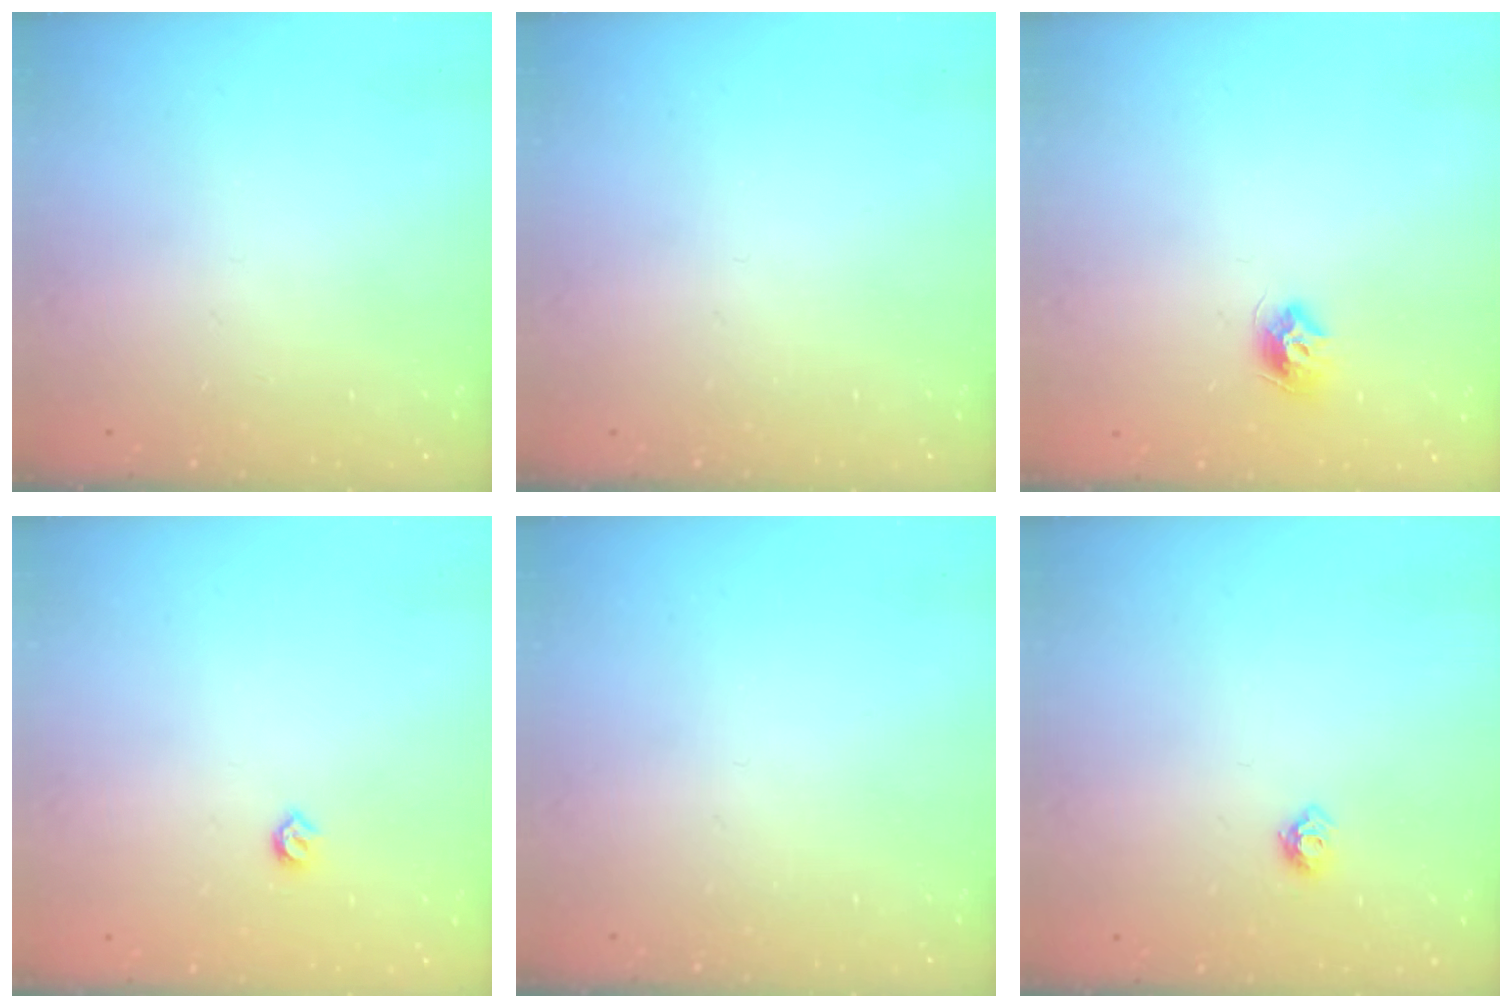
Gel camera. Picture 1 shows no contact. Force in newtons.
{"total": 0.0}
{"total": 8.4, "press": 8.3, "slide": 0.7}
{"total": 4.0, "press": 3.9, "slide": 0.8}
{"total": 0.0}
{"total": 6.1, "press": 6.0, "slide": 0.9}